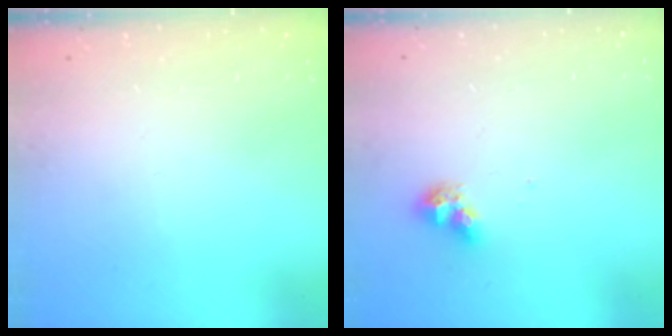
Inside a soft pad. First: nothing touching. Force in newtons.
{"total": 7.1, "press": 7.1, "slide": 0.7}